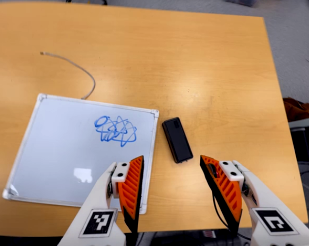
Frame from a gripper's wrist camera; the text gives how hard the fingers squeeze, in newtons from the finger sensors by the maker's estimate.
{"total": 0.0}